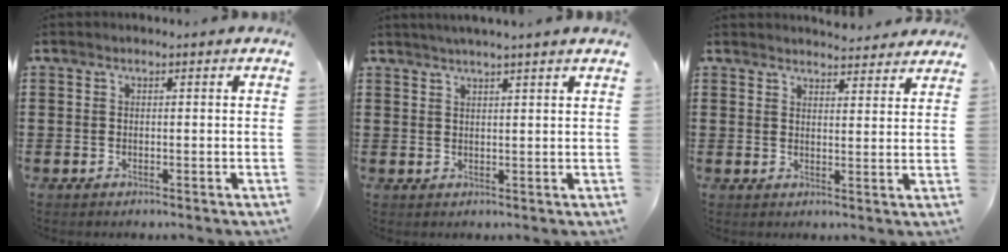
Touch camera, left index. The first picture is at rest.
{"total": 2.3, "force": [2.1, -0.7, 0.7], "torque": [-0.016, -0.002, 0.039]}
{"total": 3.5, "force": [3.5, 0.3, 0.2], "torque": [-0.005, -0.018, 0.064]}